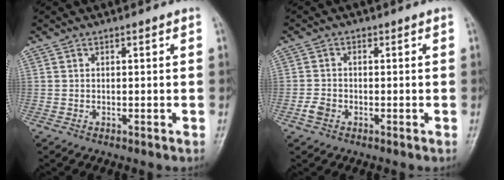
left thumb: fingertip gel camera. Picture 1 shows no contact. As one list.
[{"total": 2.6, "force": [-1.1, 2.0, 1.2], "torque": [-0.018, 0.004, -0.023]}]